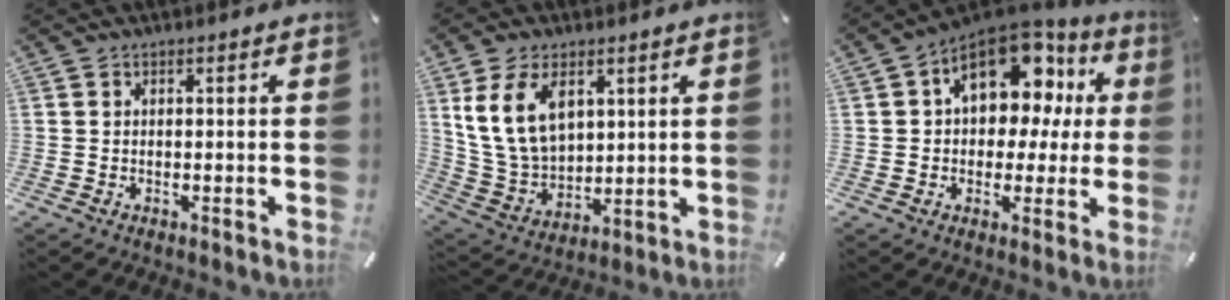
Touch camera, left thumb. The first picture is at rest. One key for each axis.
{"total": 12.7, "fx": 5.2, "fy": 9.1, "fz": 7.1, "tx": -0.168, "ty": -0.010, "tz": 0.099}
{"total": 15.9, "fx": 5.8, "fy": 10.3, "fz": 10.7, "tx": -0.157, "ty": -0.026, "tz": 0.101}